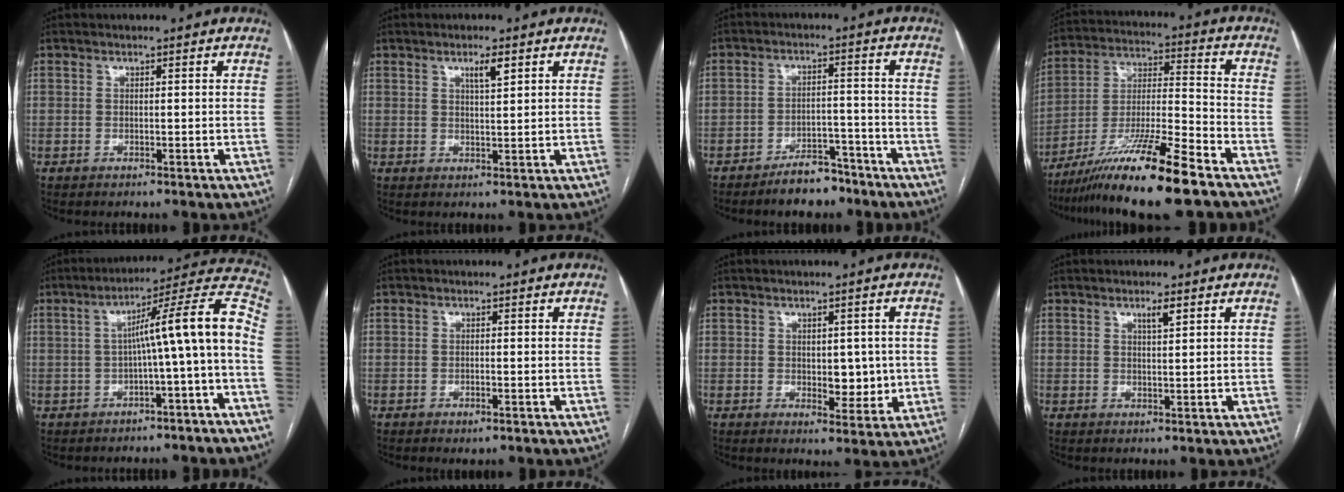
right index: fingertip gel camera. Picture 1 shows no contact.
{"total": 2.8, "force": [1.5, 0.4, 2.3], "torque": [-0.041, -0.002, 0.027]}
{"total": 6.2, "force": [-5.0, 2.7, 2.6], "torque": [-0.038, 0.008, -0.077]}
{"total": 17.3, "force": [-12.3, 0.1, 12.2], "torque": [-0.236, -0.029, -0.219]}
{"total": 12.9, "force": [-2.3, -0.1, 12.7], "torque": [-0.172, 0.044, -0.035]}
{"total": 1.3, "force": [-0.7, 0.5, 0.9], "torque": [-0.014, -0.002, -0.005]}
{"total": 4.9, "force": [0.2, 2.8, 4.0], "torque": [-0.045, -0.003, 0.010]}
{"total": 2.0, "force": [1.1, 0.2, 1.6], "torque": [-0.030, -0.001, 0.021]}